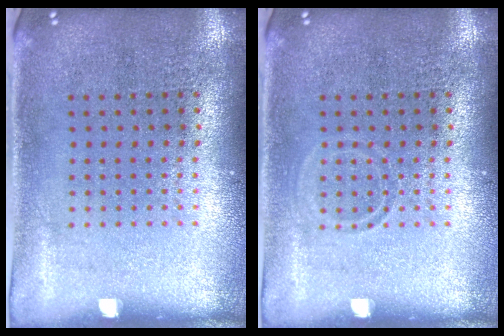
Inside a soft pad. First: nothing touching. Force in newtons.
{"total": 0.8, "press": 0.8, "slide": 0.3}